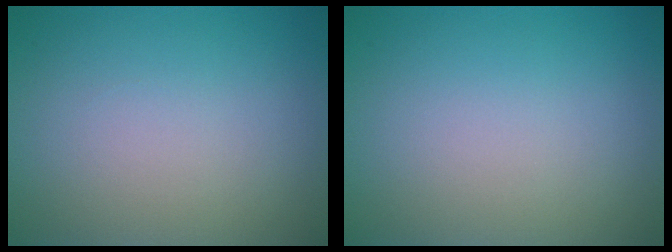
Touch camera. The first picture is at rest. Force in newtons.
{"total": 0.0}